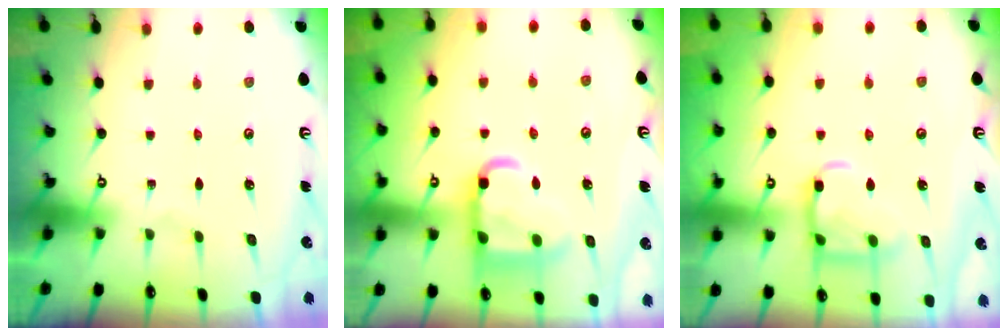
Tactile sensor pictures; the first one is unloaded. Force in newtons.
{"total": 14.8, "press": 14.7, "slide": 1.7}
{"total": 12.9, "press": 12.8, "slide": 1.4}